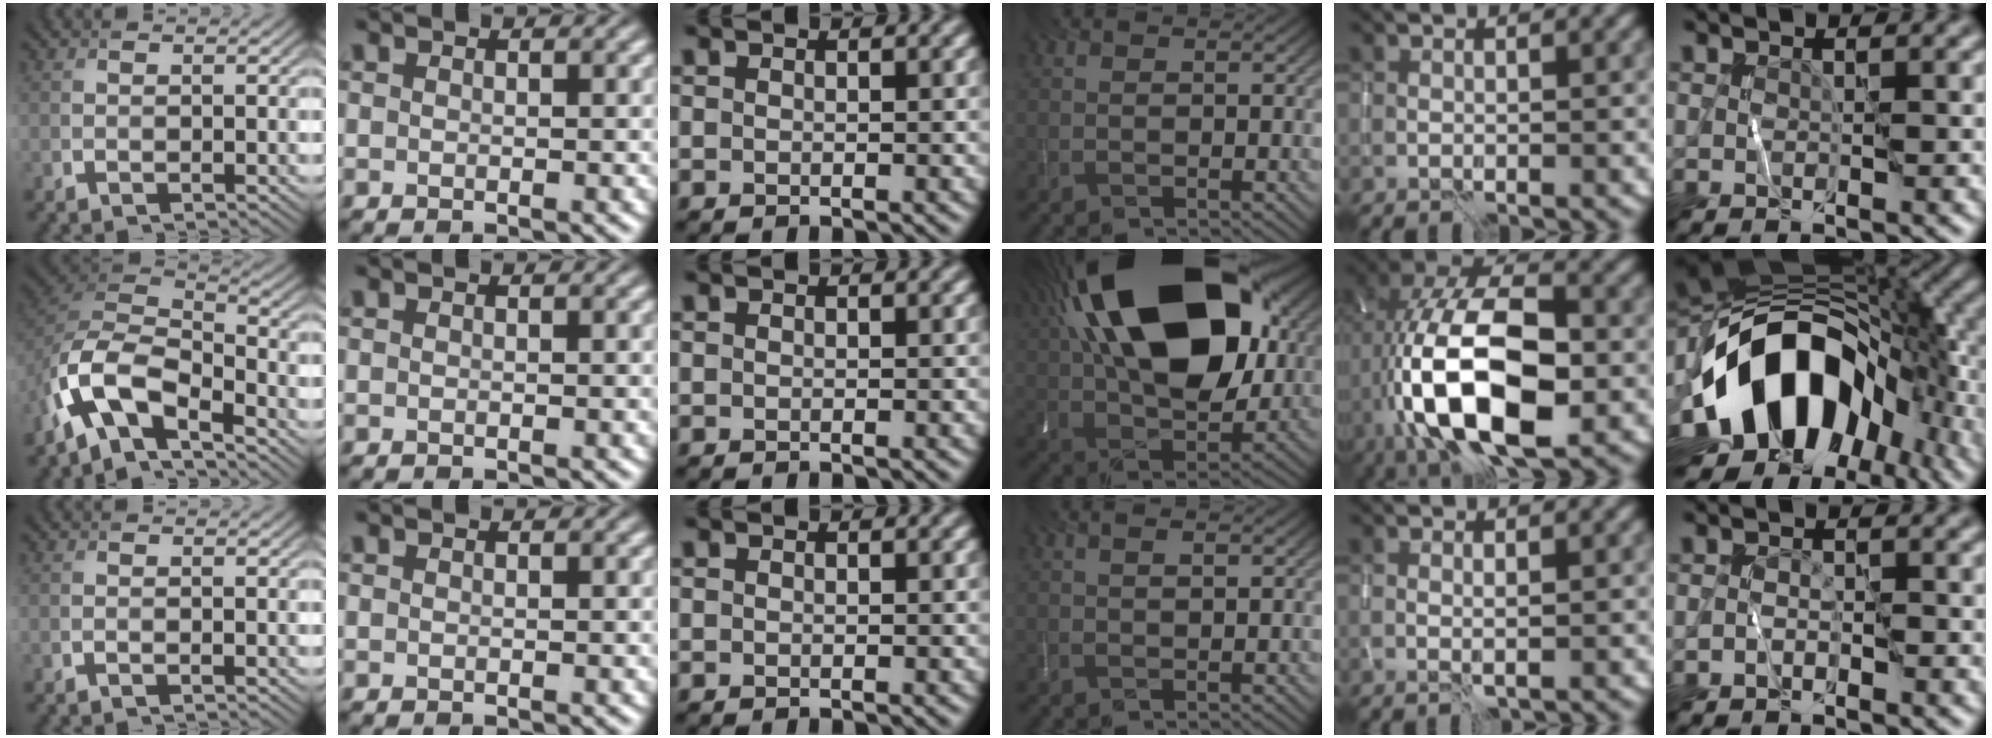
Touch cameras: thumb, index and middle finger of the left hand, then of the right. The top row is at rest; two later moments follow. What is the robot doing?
{"motion": "wipe", "object": "whiteboard"}